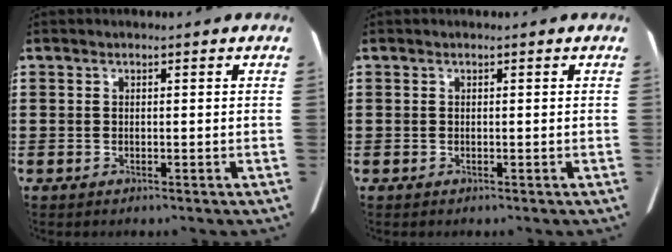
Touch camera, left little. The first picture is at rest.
{"total": 0.0}